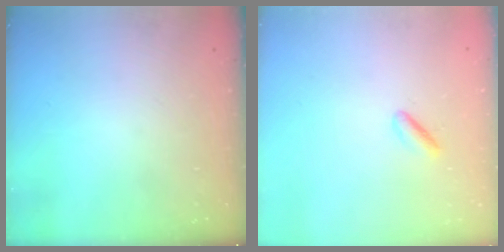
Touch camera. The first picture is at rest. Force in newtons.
{"total": 1.5, "press": 1.2, "slide": 0.9}